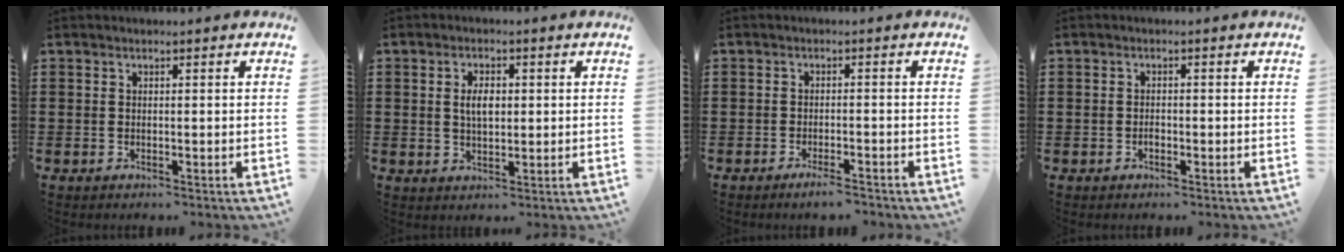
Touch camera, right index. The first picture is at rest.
{"total": 3.6, "force": [0.4, 1.8, 3.1], "torque": [-0.055, 0.004, 0.004]}
{"total": 2.5, "force": [-2.1, 0.1, 1.3], "torque": [-0.029, -0.001, -0.041]}
{"total": 1.0, "force": [-0.5, 0.6, 0.6], "torque": [-0.012, -0.002, -0.009]}